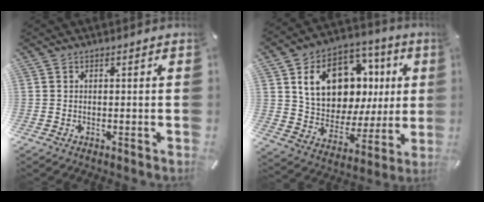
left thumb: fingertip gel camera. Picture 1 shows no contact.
{"total": 17.9, "force": [6.3, 13.1, 10.5], "torque": [-0.172, -0.022, 0.121]}